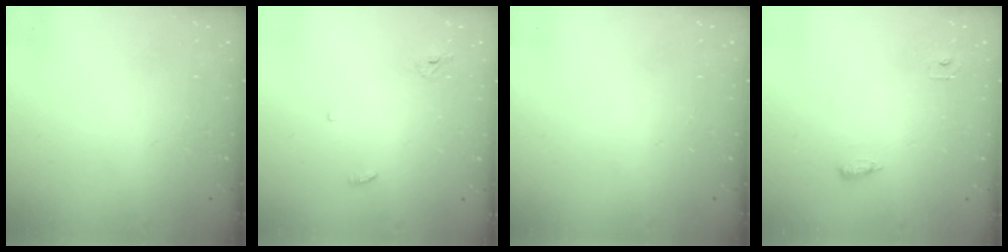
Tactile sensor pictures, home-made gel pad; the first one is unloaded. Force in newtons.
{"total": 3.2, "press": 3.2, "slide": 0.2}
{"total": 0.0}
{"total": 5.4, "press": 5.3, "slide": 1.2}